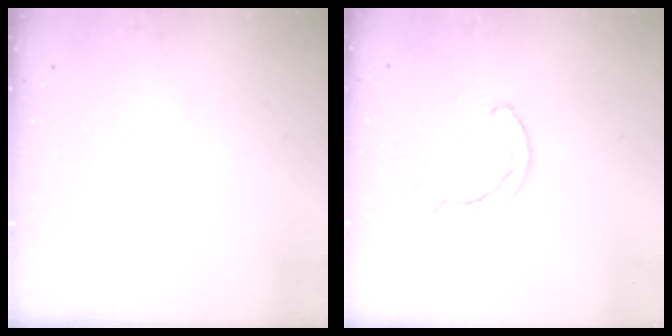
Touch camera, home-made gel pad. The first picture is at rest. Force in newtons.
{"total": 2.4, "press": 2.4, "slide": 0.1}